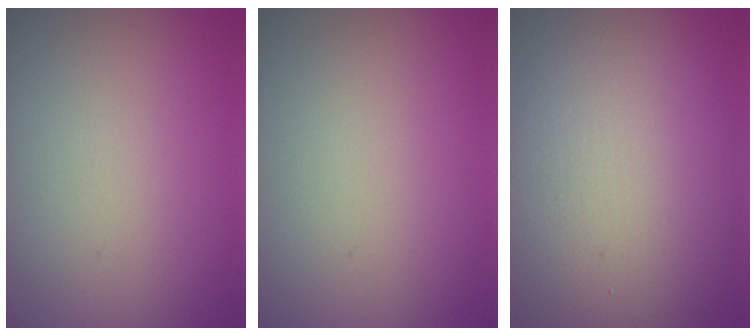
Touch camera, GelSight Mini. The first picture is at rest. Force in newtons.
{"total": 0.0}
{"total": 11.9, "press": 11.8, "slide": 0.5}